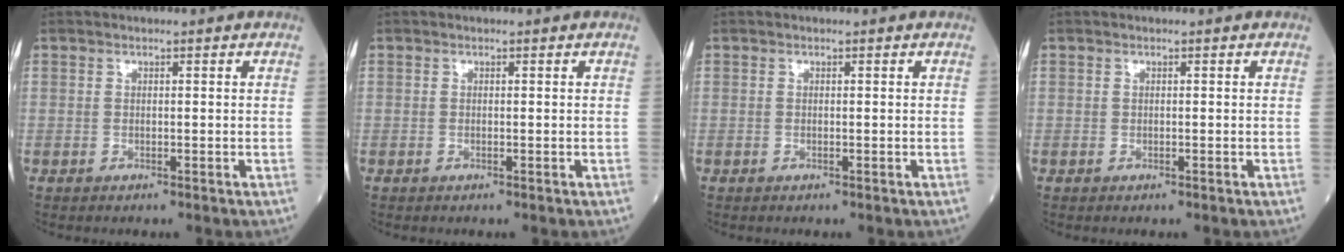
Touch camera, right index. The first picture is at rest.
{"total": 0.0}
{"total": 0.0}
{"total": 0.0}